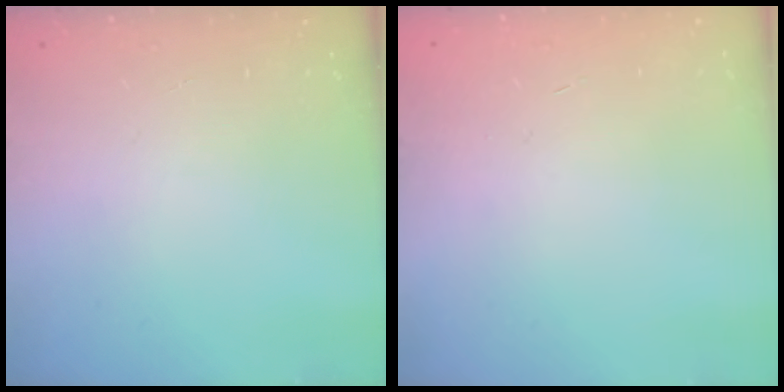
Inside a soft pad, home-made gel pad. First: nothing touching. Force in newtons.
{"total": 0.6, "press": 0.5, "slide": 0.2}